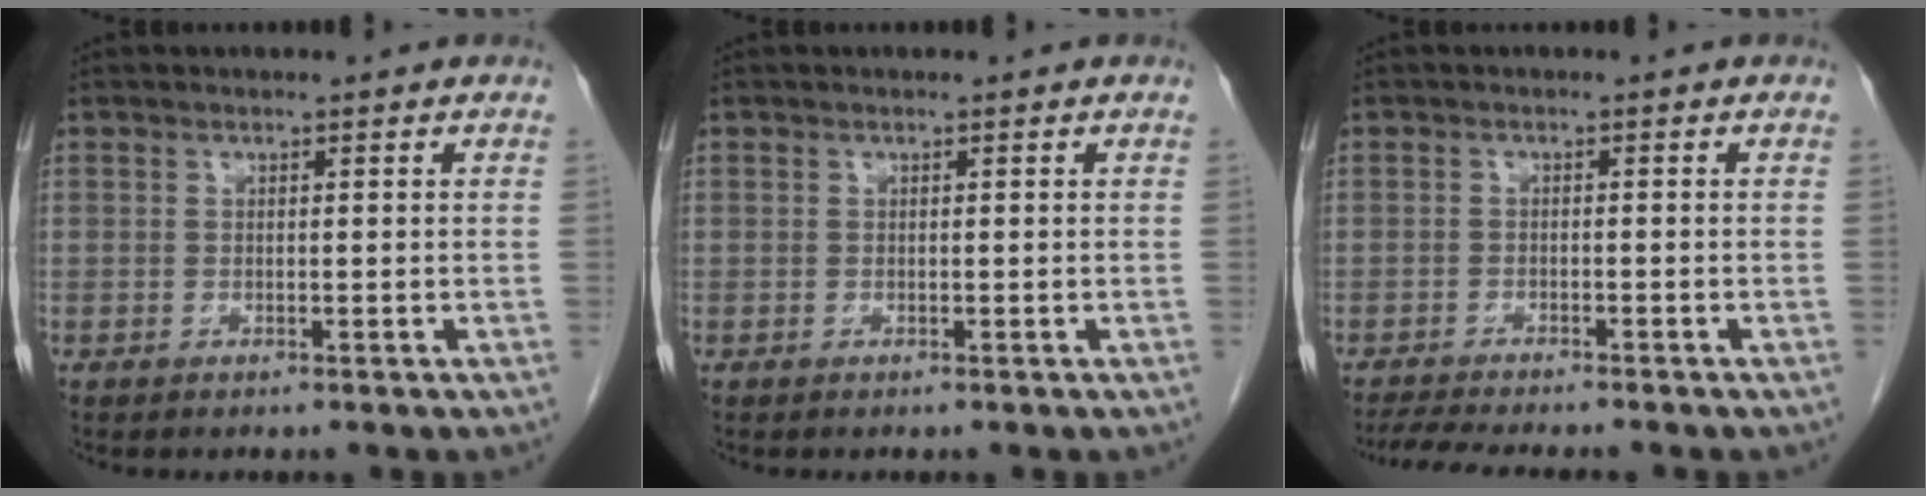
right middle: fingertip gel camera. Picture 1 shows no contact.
{"total": 0.0}
{"total": 7.6, "force": [-6.8, 0.6, 3.5], "torque": [-0.051, -0.014, -0.105]}